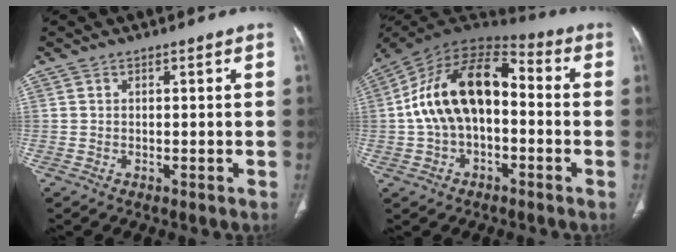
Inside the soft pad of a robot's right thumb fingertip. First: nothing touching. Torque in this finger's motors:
{"motor_torque": [0.74, 2.67, 1.30, -0.26, 0.35]}